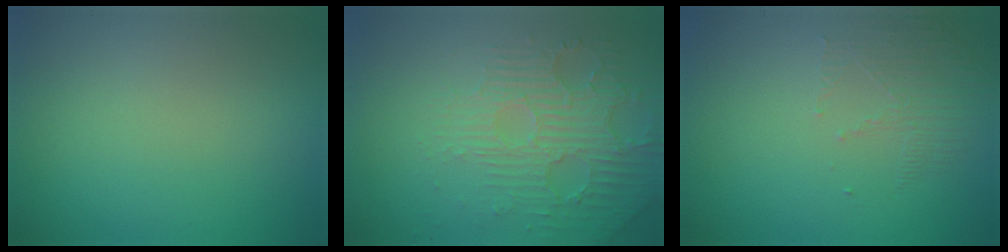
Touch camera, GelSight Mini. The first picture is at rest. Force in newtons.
{"total": 5.0, "press": 3.6, "slide": 3.5}
{"total": 1.6, "press": 0.7, "slide": 1.4}